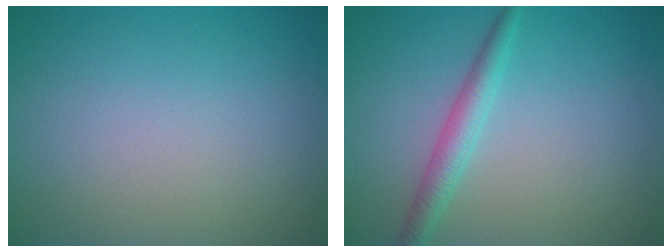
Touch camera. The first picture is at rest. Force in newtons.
{"total": 2.5, "press": 2.5, "slide": 0.0}